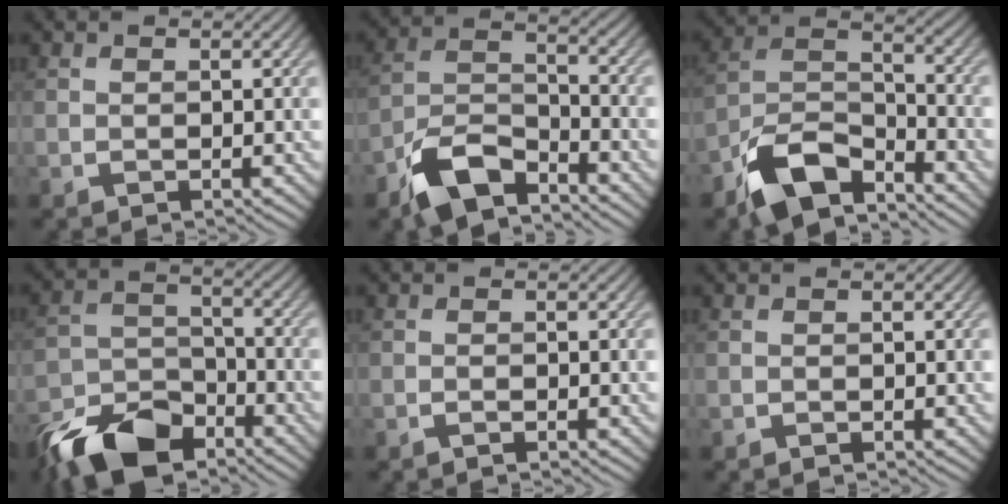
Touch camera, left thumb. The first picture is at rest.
{"total": 9.3, "force": [-6.8, 3.6, 5.2], "torque": [-0.102, -0.003, -0.149]}
{"total": 10.9, "force": [-8.0, 4.4, 5.9], "torque": [-0.113, -0.002, -0.170]}
{"total": 12.4, "force": [-9.3, 5.7, 5.9], "torque": [-0.128, -0.012, -0.181]}
{"total": 0.8, "force": [-0.5, 0.0, 0.5], "torque": [-0.011, 0.001, -0.010]}
{"total": 0.0}